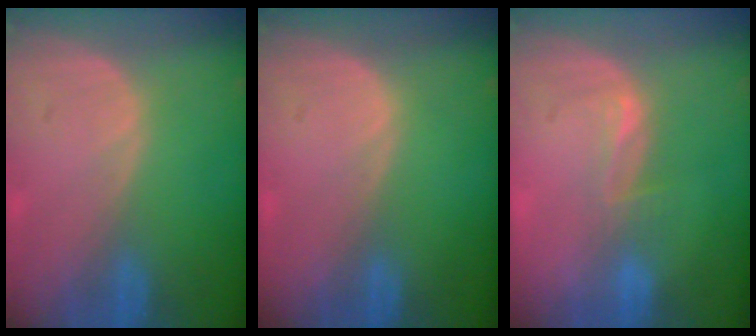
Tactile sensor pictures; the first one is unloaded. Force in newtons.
{"total": 0.0}
{"total": 2.6, "press": 2.0, "slide": 1.6}